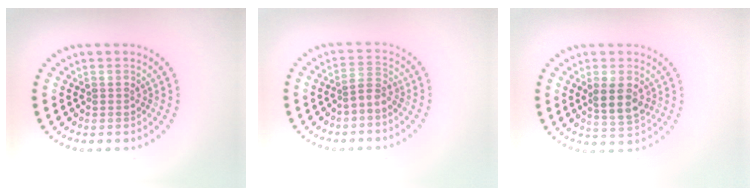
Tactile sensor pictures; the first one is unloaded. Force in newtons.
{"total": 1.7, "press": 1.2, "slide": 1.2}
{"total": 3.0, "press": 2.8, "slide": 0.9}